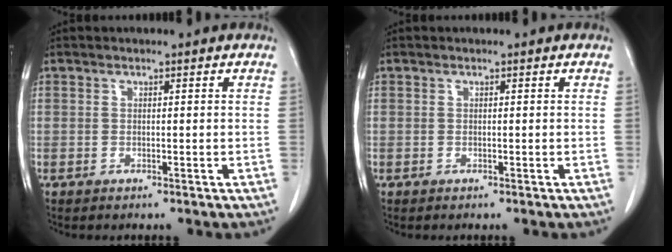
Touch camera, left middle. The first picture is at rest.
{"total": 0.0}